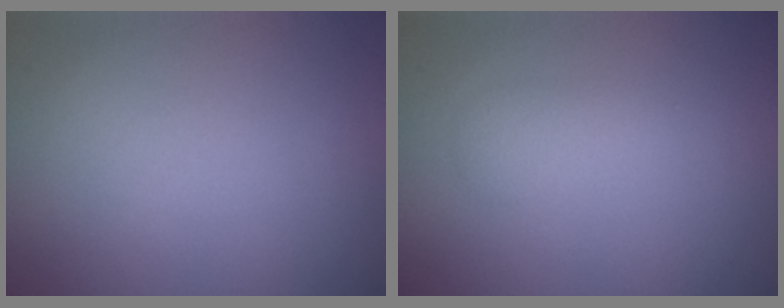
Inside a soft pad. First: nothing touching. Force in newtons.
{"total": 1.4, "press": 1.4, "slide": 0.0}